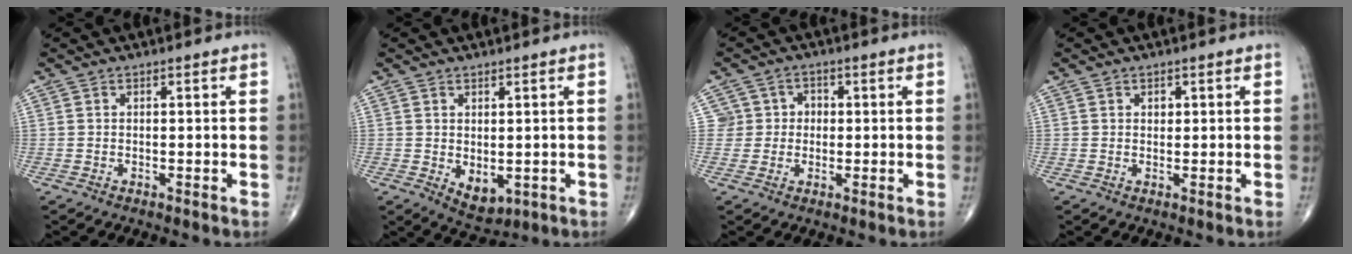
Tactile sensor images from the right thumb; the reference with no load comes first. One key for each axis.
{"total": 4.6, "fx": -0.5, "fy": 2.7, "fz": 3.6, "tx": -0.041, "ty": -0.004, "tz": 0.010}
{"total": 4.2, "fx": 0.2, "fy": 4.2, "fz": 0.3, "tx": 0.034, "ty": 0.012, "tz": -0.002}
{"total": 1.1, "fx": 0.4, "fy": 0.8, "fz": 0.5, "tx": -0.002, "ty": -0.001, "tz": 0.006}